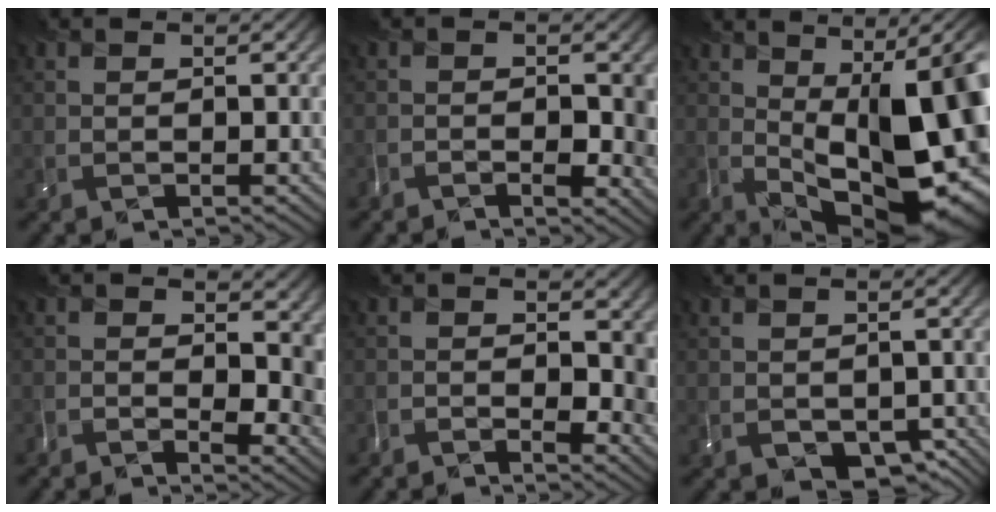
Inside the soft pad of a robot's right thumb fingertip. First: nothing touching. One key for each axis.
{"total": 5.5, "fx": -1.9, "fy": 2.8, "fz": 4.3, "tx": -0.057, "ty": -0.018, "tz": -0.027}
{"total": 16.2, "fx": -0.3, "fy": 5.3, "fz": 15.4, "tx": -0.210, "ty": -0.017, "tz": 0.016}
{"total": 10.1, "fx": -0.5, "fy": 5.6, "fz": 8.4, "tx": -0.118, "ty": -0.029, "tz": 0.016}
{"total": 7.8, "fx": -1.4, "fy": 4.3, "fz": 6.3, "tx": -0.088, "ty": -0.025, "tz": -0.013}
{"total": 4.9, "fx": -2.2, "fy": 3.6, "fz": 2.5, "tx": -0.032, "ty": -0.017, "tz": -0.016}